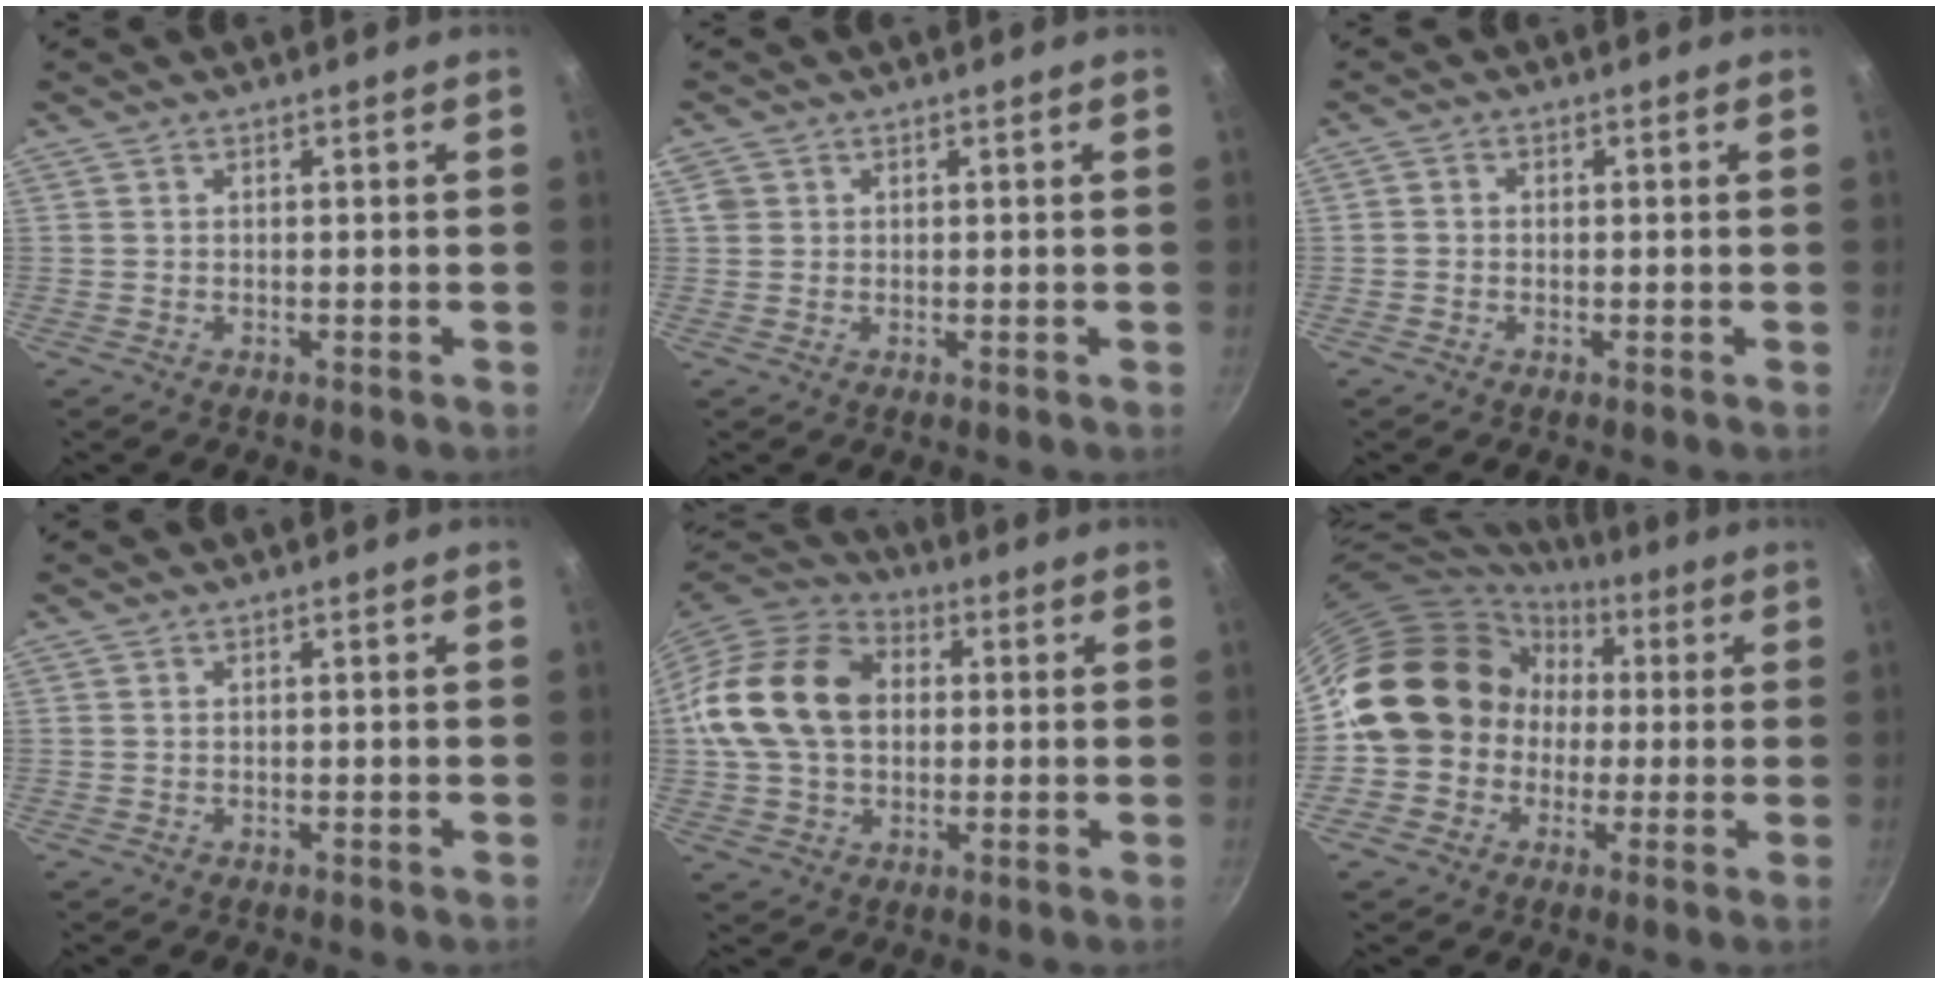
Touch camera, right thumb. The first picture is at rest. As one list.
[{"total": 2.0, "force": [0.6, 1.7, 0.8], "torque": [-0.013, 0.002, 0.011]}, {"total": 1.1, "force": [-0.3, 0.9, 0.5], "torque": [-0.009, 0.005, -0.008]}, {"total": 0.0}, {"total": 18.7, "force": [2.0, 13.8, 12.4], "torque": [-0.215, 0.027, 0.024]}, {"total": 16.5, "force": [0.1, 14.7, 7.4], "torque": [-0.090, 0.048, -0.007]}]